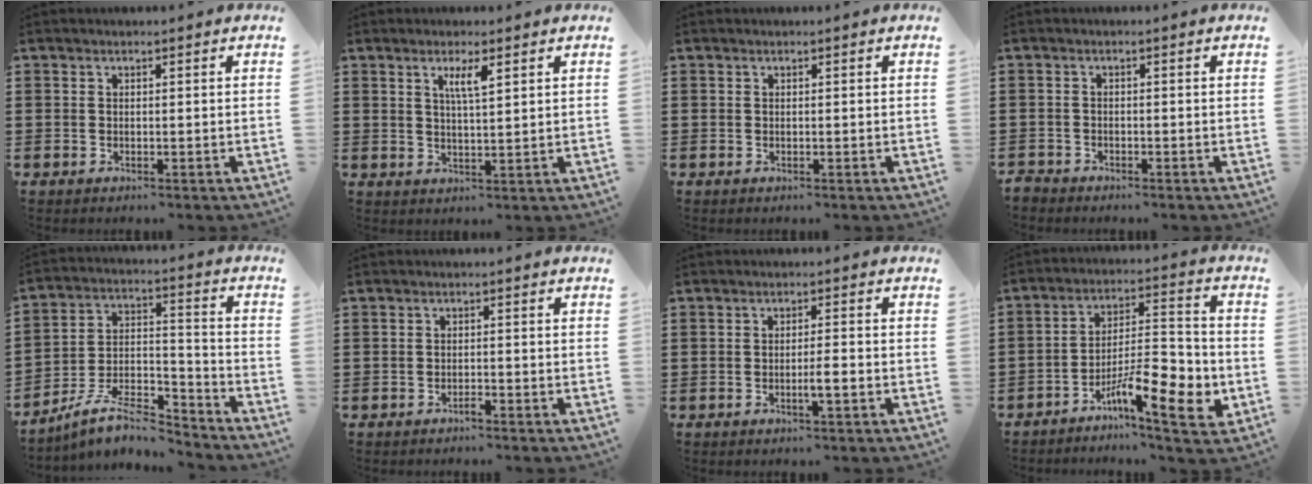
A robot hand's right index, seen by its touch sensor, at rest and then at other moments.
{"total": 3.5, "force": [1.7, 0.7, 3.0], "torque": [-0.064, 0.004, 0.026]}
{"total": 0.0}
{"total": 1.5, "force": [-1.4, 0.3, -0.1], "torque": [-0.003, 0.001, -0.033]}
{"total": 9.2, "force": [-8.0, 2.0, 4.1], "torque": [-0.076, 0.014, -0.157]}
{"total": 1.1, "force": [-0.9, 0.1, 0.5], "torque": [-0.013, -0.002, -0.018]}
{"total": 2.4, "force": [-0.9, 0.2, 2.2], "torque": [-0.036, 0.000, -0.017]}
{"total": 11.7, "force": [-5.8, 3.2, 9.7], "torque": [-0.152, 0.005, -0.101]}